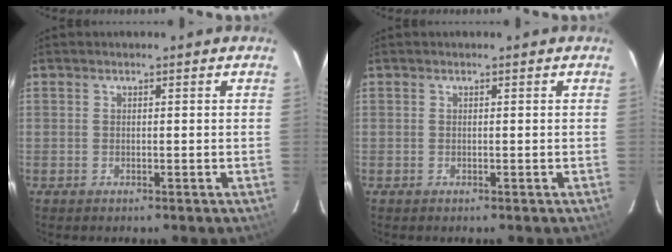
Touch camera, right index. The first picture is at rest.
{"total": 0.0}